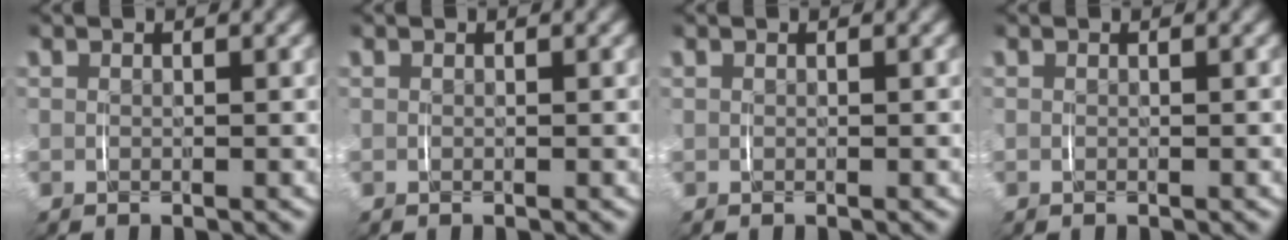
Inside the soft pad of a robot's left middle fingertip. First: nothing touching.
{"total": 0.0}
{"total": 0.0}
{"total": 0.0}